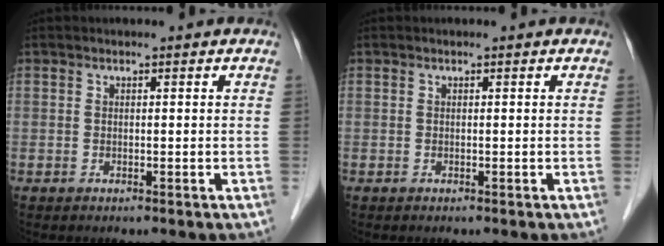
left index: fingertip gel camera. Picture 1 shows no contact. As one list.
[{"total": 0.0}]